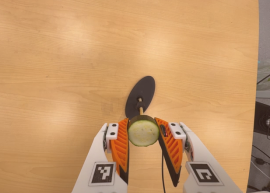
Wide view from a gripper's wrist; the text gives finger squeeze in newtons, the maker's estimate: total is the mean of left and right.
{"total": 9.8, "left": 8.7, "right": 11.0}